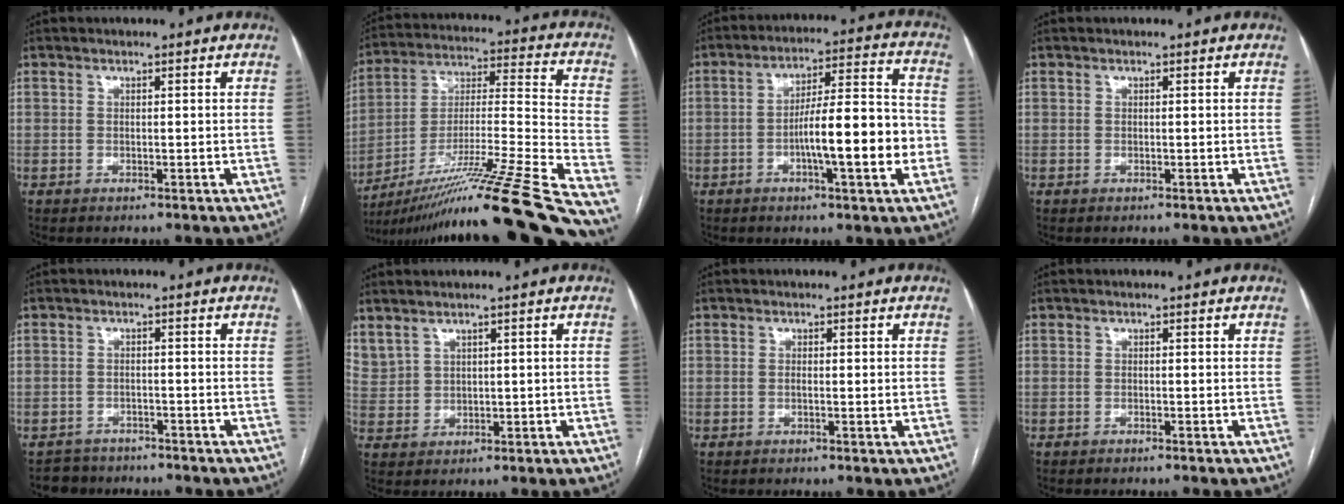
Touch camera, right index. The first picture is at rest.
{"total": 28.8, "force": [-23.0, -2.4, 17.3], "torque": [-0.222, -0.031, -0.377]}
{"total": 13.4, "force": [-3.3, 1.5, 12.9], "torque": [-0.204, 0.015, -0.052]}
{"total": 0.0}
{"total": 3.4, "force": [-2.8, 1.7, -0.8], "torque": [0.012, 0.003, -0.048]}
{"total": 4.5, "force": [3.4, 2.6, 1.7], "torque": [-0.045, 0.010, 0.085]}
{"total": 1.7, "force": [0.0, 0.4, 1.7], "torque": [-0.028, -0.002, 0.001]}
{"total": 0.0}